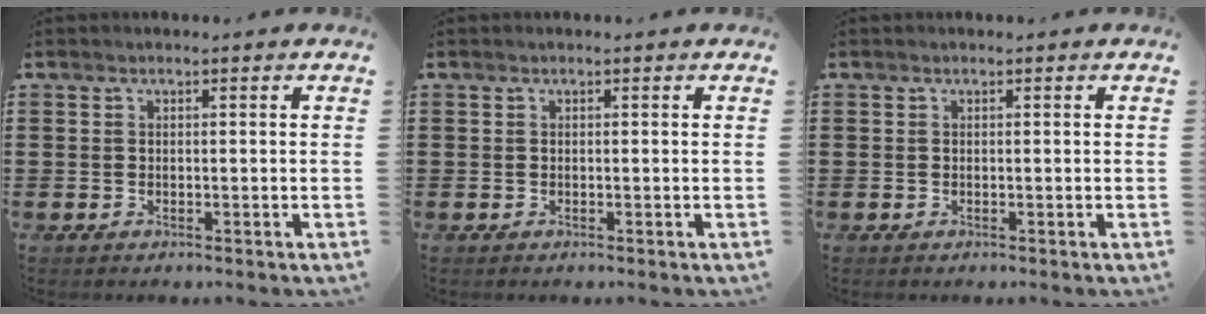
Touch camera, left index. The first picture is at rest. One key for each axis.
{"total": 0.0}
{"total": 0.0}